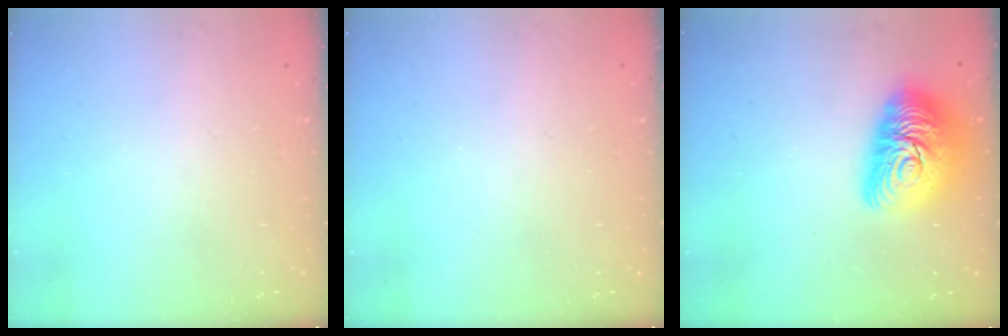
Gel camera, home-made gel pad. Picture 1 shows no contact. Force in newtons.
{"total": 0.0}
{"total": 16.6, "press": 16.6, "slide": 1.2}